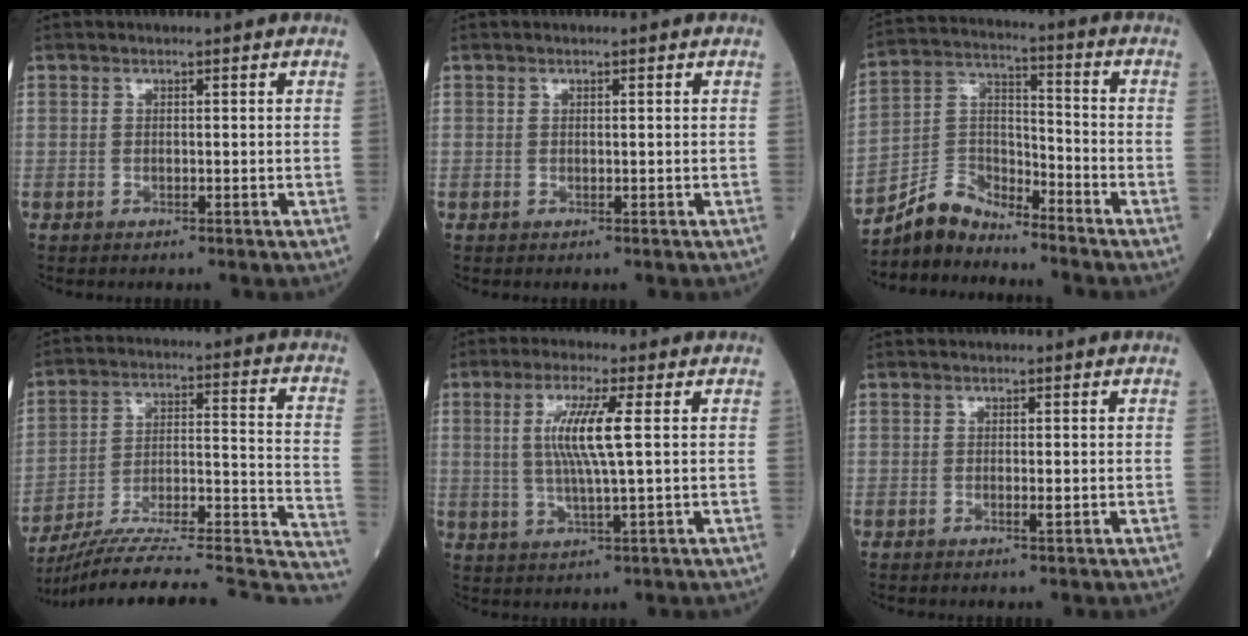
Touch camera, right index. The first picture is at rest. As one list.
[{"total": 0.0}, {"total": 7.7, "force": [-7.5, 1.8, 0.3], "torque": [-0.010, 0.027, -0.147]}, {"total": 27.8, "force": [-25.7, 1.8, 10.5], "torque": [-0.093, 0.011, -0.365]}, {"total": 7.5, "force": [1.5, -0.2, 7.3], "torque": [-0.155, 0.000, 0.030]}, {"total": 0.6, "force": [0.0, 0.0, 0.6], "torque": [-0.012, -0.001, 0.001]}]